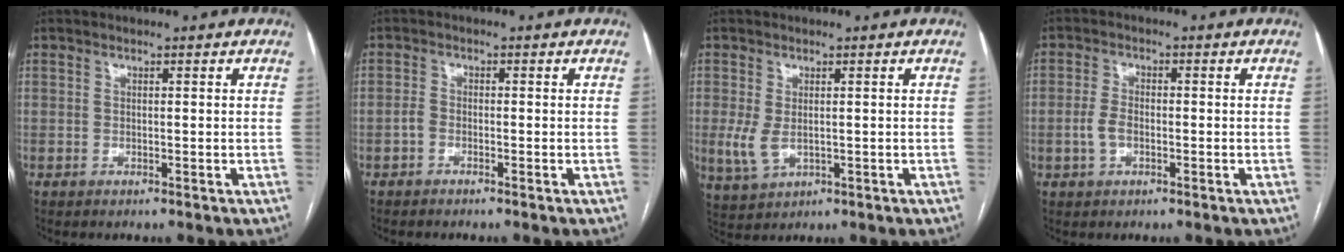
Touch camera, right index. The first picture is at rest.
{"total": 1.5, "force": [-1.0, 0.7, 0.8], "torque": [-0.017, 0.004, -0.021]}
{"total": 4.3, "force": [-0.2, 2.4, 3.5], "torque": [-0.084, -0.008, 0.006]}
{"total": 3.5, "force": [-0.9, 2.0, 2.8], "torque": [-0.064, 0.008, -0.016]}